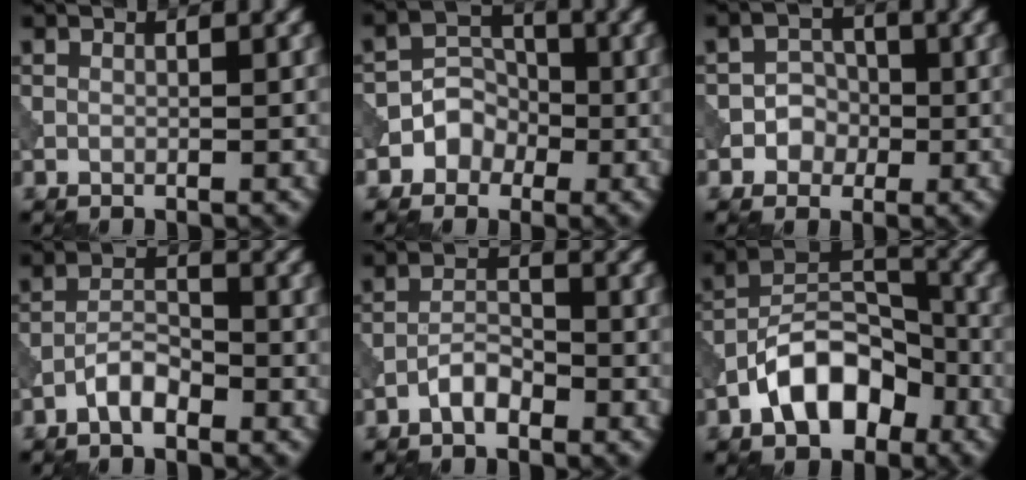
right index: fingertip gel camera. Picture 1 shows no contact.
{"total": 2.7, "force": [-1.2, 2.3, 0.7], "torque": [0.016, 0.012, -0.035]}
{"total": 2.2, "force": [-0.6, 2.0, 0.5], "torque": [0.016, 0.004, -0.019]}
{"total": 2.7, "force": [-1.8, 1.0, 1.8], "torque": [-0.032, 0.009, -0.039]}
{"total": 2.4, "force": [-1.6, 1.0, 1.5], "torque": [-0.025, 0.009, -0.034]}
{"total": 8.0, "force": [-4.2, 4.5, 5.2], "torque": [-0.079, 0.014, -0.084]}